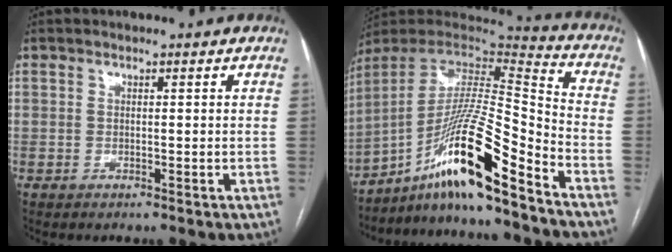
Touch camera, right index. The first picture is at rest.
{"total": 18.7, "force": [-12.0, 0.4, 14.3], "torque": [-0.281, 0.002, -0.215]}